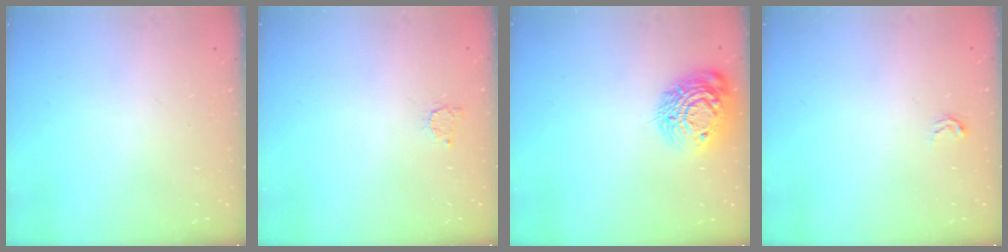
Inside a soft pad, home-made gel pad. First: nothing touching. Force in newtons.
{"total": 2.4, "press": 2.4, "slide": 0.3}
{"total": 15.6, "press": 15.5, "slide": 1.1}
{"total": 2.7, "press": 2.7, "slide": 0.4}